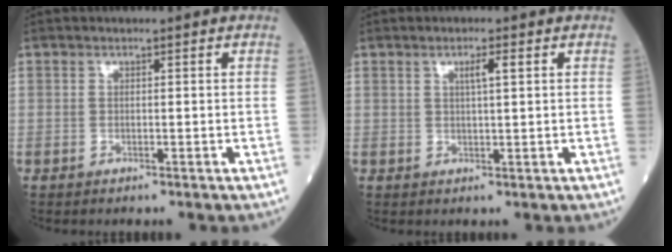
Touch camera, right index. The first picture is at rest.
{"total": 2.3, "force": [1.1, 0.1, 2.0], "torque": [-0.031, 0.000, 0.017]}